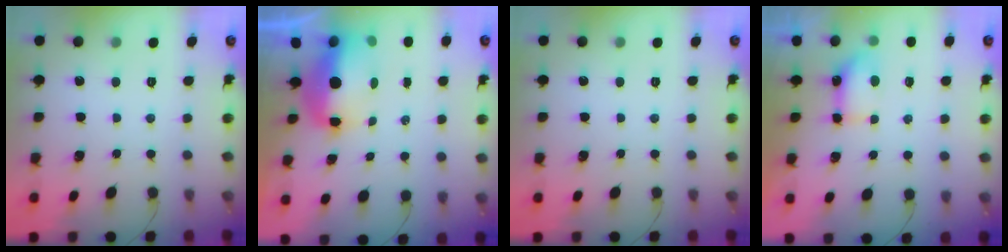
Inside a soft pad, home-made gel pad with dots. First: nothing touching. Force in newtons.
{"total": 8.7, "press": 8.6, "slide": 1.7}
{"total": 0.0}
{"total": 4.7, "press": 4.7, "slide": 0.8}